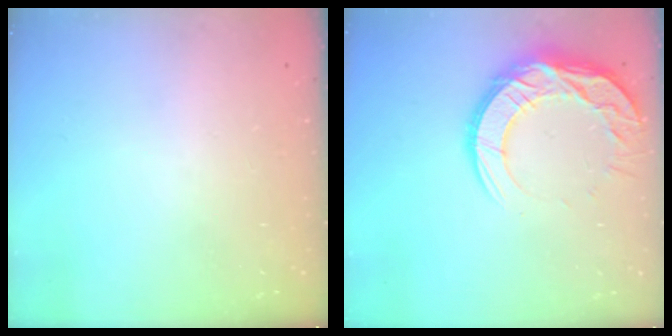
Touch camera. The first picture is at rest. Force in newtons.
{"total": 14.6, "press": 14.6, "slide": 1.1}